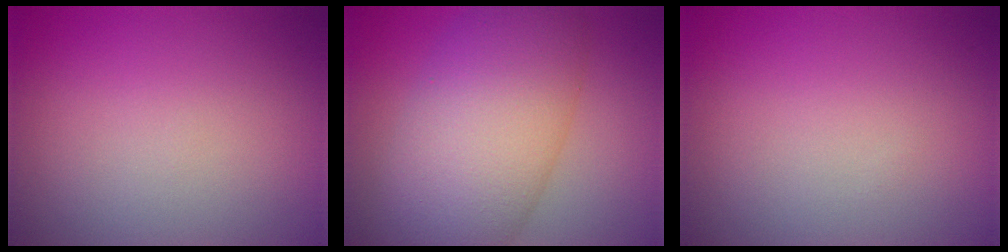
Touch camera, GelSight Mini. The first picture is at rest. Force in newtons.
{"total": 10.4, "press": 10.4, "slide": 0.2}
{"total": 0.0}